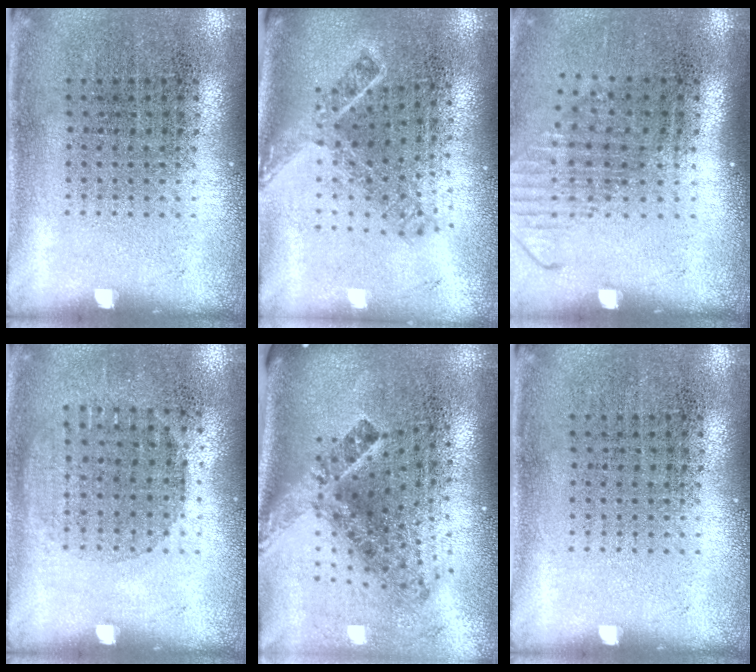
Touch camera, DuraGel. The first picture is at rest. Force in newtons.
{"total": 1.9, "press": 1.3, "slide": 1.4}
{"total": 1.3, "press": 1.0, "slide": 0.9}
{"total": 1.0, "press": 0.9, "slide": 0.5}
{"total": 2.9, "press": 1.8, "slide": 2.3}
{"total": 0.0}